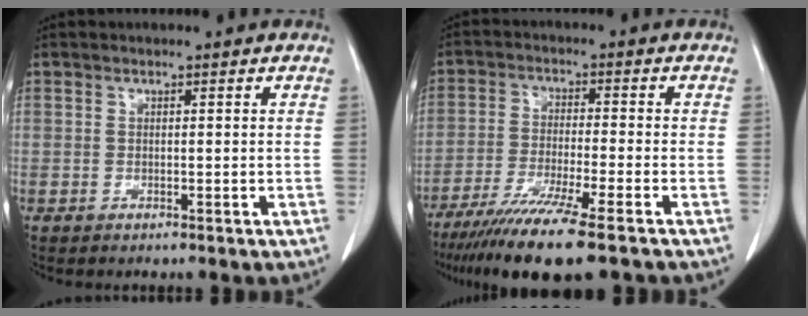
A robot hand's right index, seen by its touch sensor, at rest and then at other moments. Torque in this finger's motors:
{"motor_torque": [1.08, -1.06, 0.73, 0.21]}